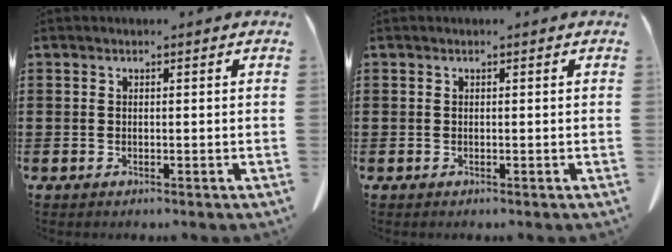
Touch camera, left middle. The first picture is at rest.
{"total": 0.0}